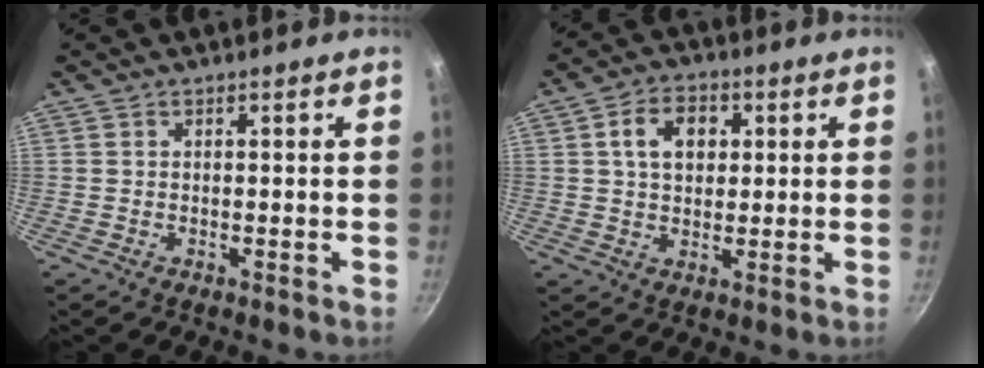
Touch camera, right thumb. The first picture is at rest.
{"total": 8.0, "force": [1.9, 5.7, 5.2], "torque": [-0.068, 0.006, 0.027]}